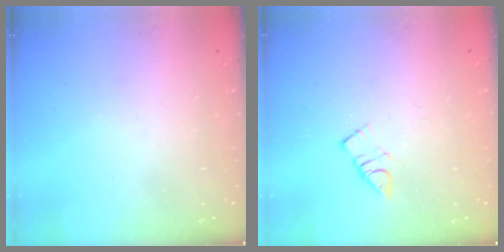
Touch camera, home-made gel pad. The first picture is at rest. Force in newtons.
{"total": 4.0, "press": 4.0, "slide": 0.4}